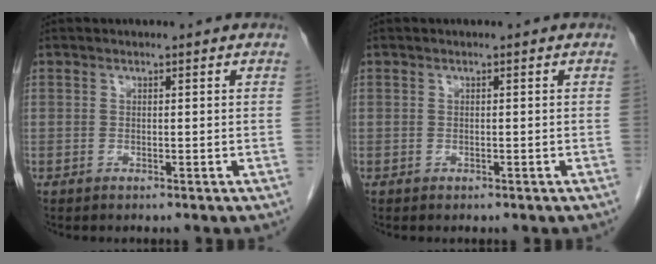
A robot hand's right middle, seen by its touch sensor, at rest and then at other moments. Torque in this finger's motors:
{"motor_torque": [-0.07, -0.01, -0.06, -0.01]}